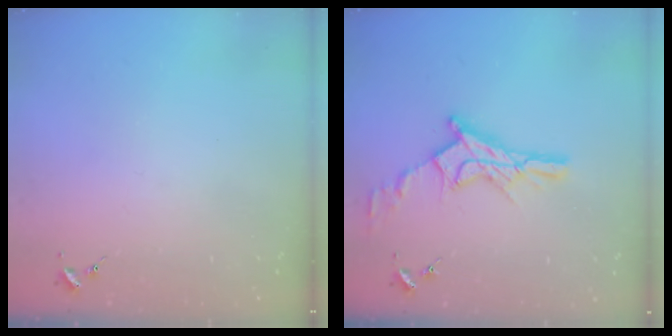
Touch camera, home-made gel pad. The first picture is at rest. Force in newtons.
{"total": 14.2, "press": 14.2, "slide": 1.1}